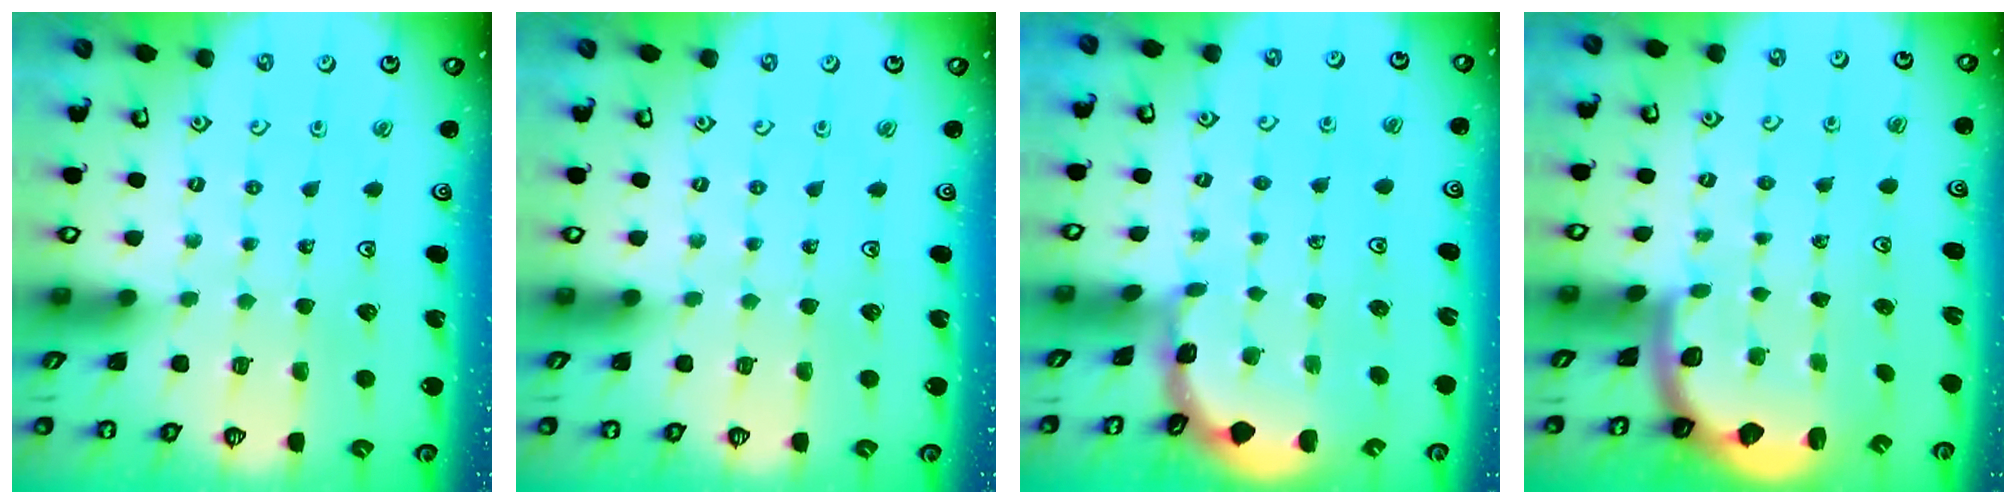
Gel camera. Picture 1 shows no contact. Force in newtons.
{"total": 0.0}
{"total": 1.2, "press": 1.2, "slide": 0.1}
{"total": 1.9, "press": 1.8, "slide": 0.5}